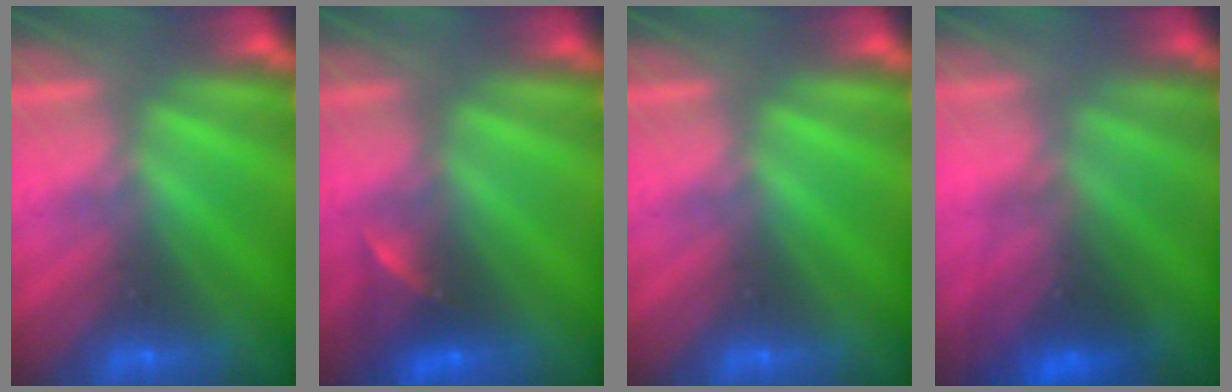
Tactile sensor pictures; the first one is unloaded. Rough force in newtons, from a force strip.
{"total": 2.2}
{"total": 0.0}
{"total": 2.2}